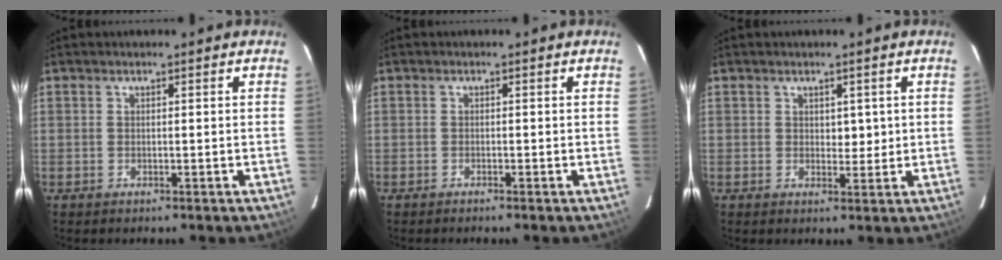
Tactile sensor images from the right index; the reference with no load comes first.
{"total": 1.0, "force": [-0.7, 0.0, 0.7], "torque": [-0.018, -0.001, -0.011]}
{"total": 2.6, "force": [0.6, 1.7, 1.9], "torque": [-0.025, -0.002, 0.012]}